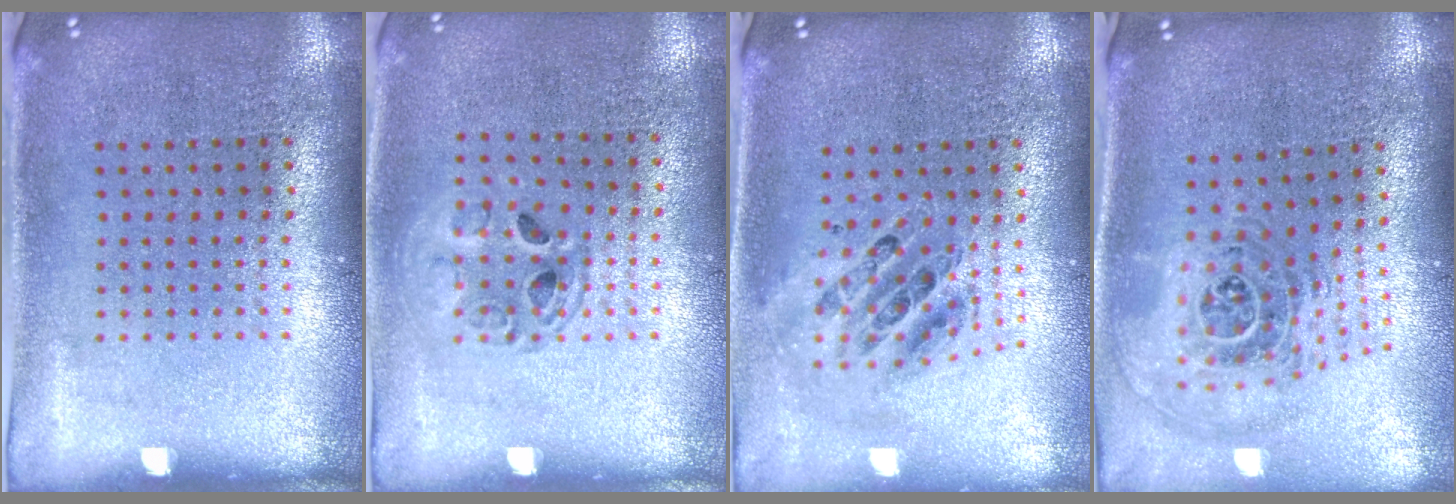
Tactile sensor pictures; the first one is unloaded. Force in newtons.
{"total": 1.3, "press": 1.3, "slide": 0.4}
{"total": 0.8, "press": 0.7, "slide": 0.1}
{"total": 1.7, "press": 1.4, "slide": 0.9}